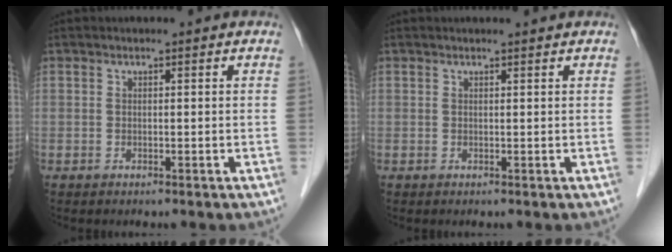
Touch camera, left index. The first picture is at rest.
{"total": 1.3, "force": [1.3, -0.2, 0.3], "torque": [-0.009, 0.003, 0.020]}